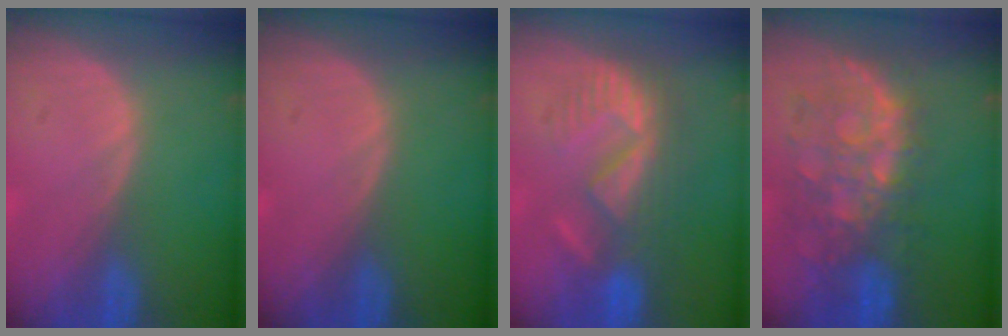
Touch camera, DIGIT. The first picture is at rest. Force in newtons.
{"total": 0.0}
{"total": 8.8, "press": 8.2, "slide": 3.3}
{"total": 10.0, "press": 9.1, "slide": 4.0}